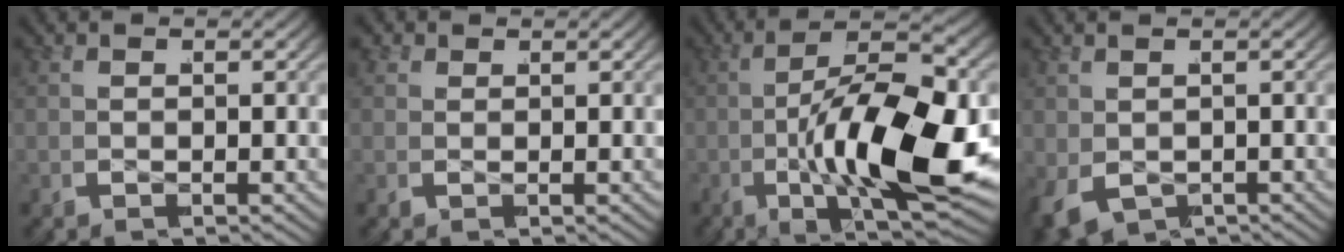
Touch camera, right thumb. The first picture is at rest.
{"total": 1.3, "force": [1.0, 0.8, 0.2], "torque": [-0.004, -0.005, 0.017]}
{"total": 15.9, "force": [-2.9, 6.4, 14.2], "torque": [-0.258, -0.037, -0.028]}
{"total": 2.7, "force": [-1.2, 2.2, 0.9], "torque": [-0.031, -0.014, -0.009]}